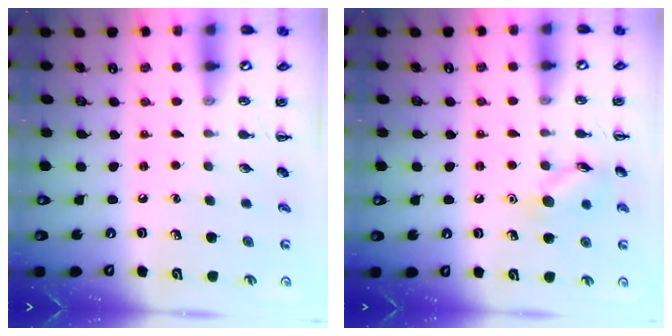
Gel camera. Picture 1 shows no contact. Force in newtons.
{"total": 9.5, "press": 9.4, "slide": 0.9}